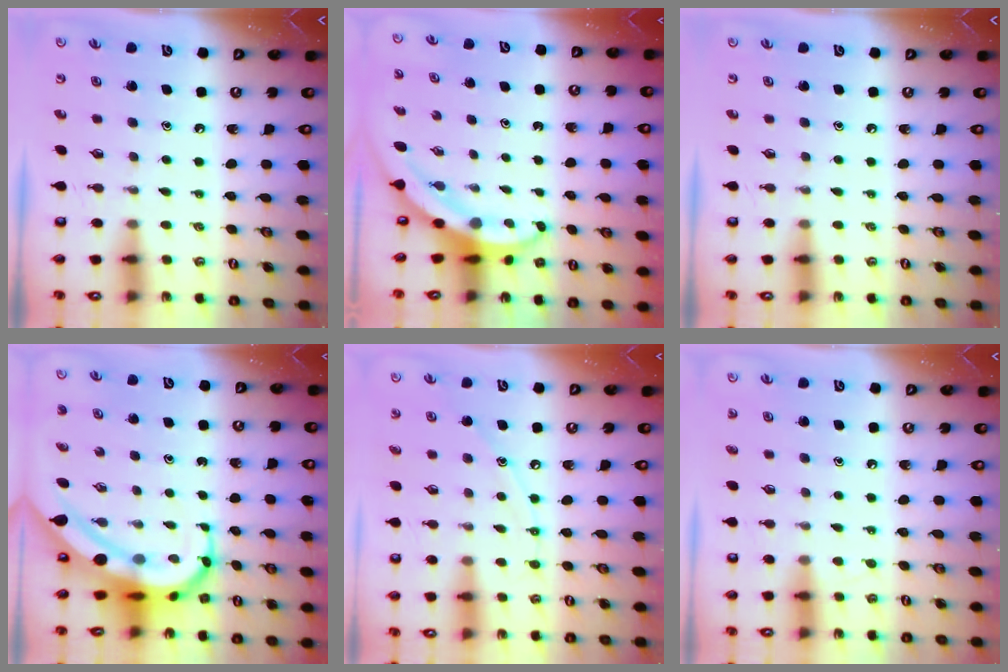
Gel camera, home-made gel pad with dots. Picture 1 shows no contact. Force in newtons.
{"total": 4.0, "press": 3.9, "slide": 0.5}
{"total": 0.0}
{"total": 9.6, "press": 9.6, "slide": 1.2}
{"total": 8.0, "press": 8.0, "slide": 0.8}
{"total": 4.4, "press": 4.4, "slide": 0.5}